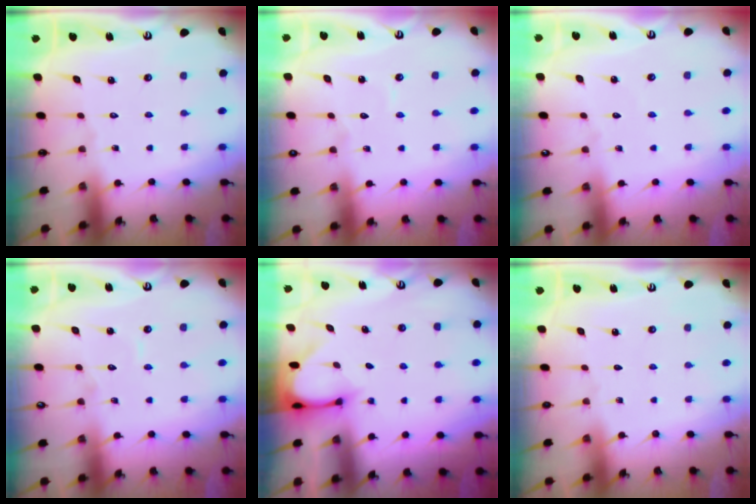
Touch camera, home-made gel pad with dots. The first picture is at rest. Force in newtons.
{"total": 4.0, "press": 4.0, "slide": 0.3}
{"total": 2.4, "press": 2.4, "slide": 0.2}
{"total": 4.7, "press": 4.7, "slide": 0.4}
{"total": 3.3, "press": 3.3, "slide": 0.2}
{"total": 0.7, "press": 0.7, "slide": 0.2}